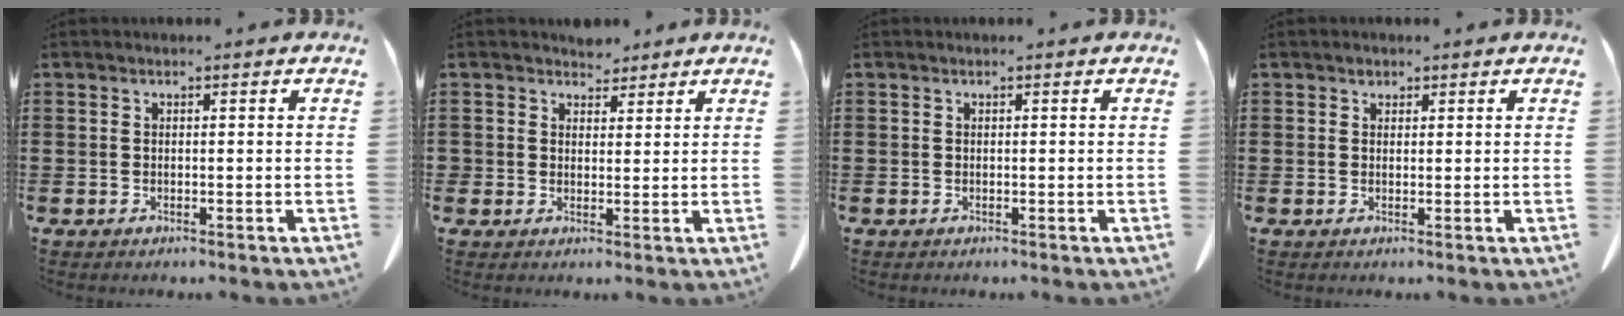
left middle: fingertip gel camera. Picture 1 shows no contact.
{"total": 3.0, "force": [2.4, 1.7, -0.1], "torque": [-0.002, 0.002, 0.044]}
{"total": 0.0}
{"total": 0.8, "force": [0.5, 0.6, 0.3], "torque": [-0.007, 0.003, 0.010]}